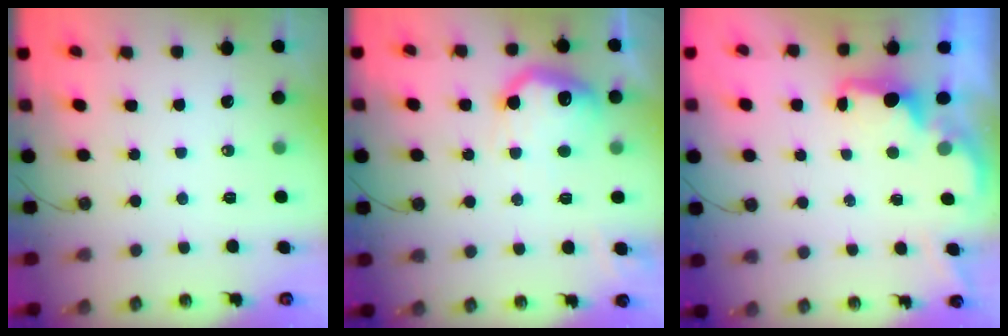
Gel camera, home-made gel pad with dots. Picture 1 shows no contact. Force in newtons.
{"total": 14.8, "press": 14.7, "slide": 0.8}
{"total": 1.9, "press": 1.7, "slide": 0.8}